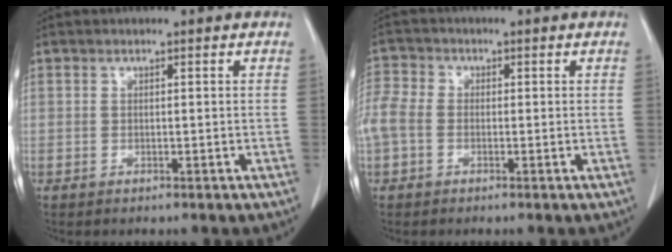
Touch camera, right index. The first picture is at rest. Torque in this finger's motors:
{"motor_torque": [0.71, -0.26, 0.39, 0.10]}